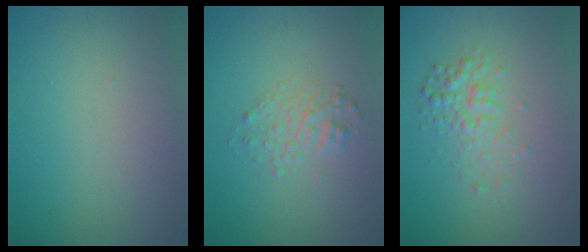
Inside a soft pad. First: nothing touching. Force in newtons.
{"total": 1.9, "press": 1.9, "slide": 0.1}
{"total": 2.3, "press": 2.3, "slide": 0.1}